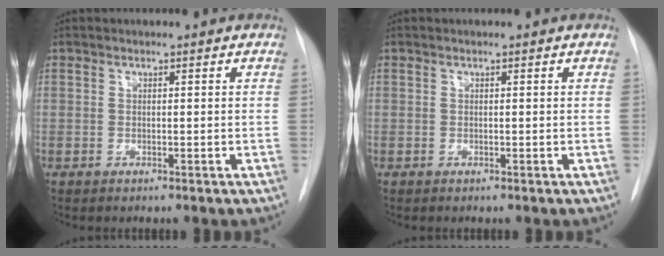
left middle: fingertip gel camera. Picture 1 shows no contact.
{"total": 0.0}